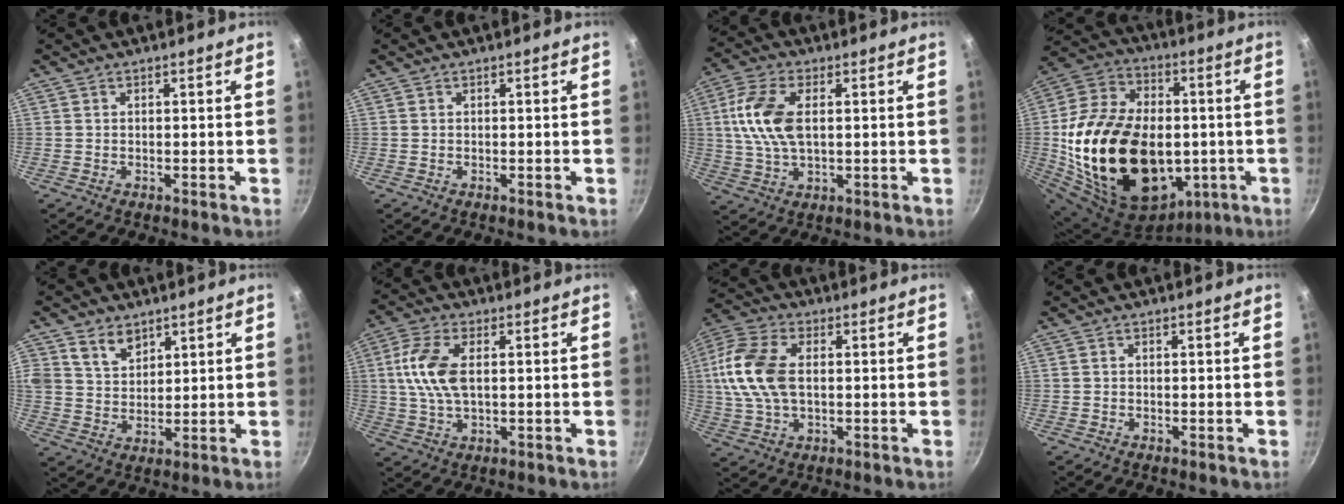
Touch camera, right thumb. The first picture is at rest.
{"total": 0.0}
{"total": 11.2, "force": [1.7, 6.0, 9.2], "torque": [-0.183, 0.010, 0.028]}
{"total": 31.5, "force": [-2.6, 21.2, 23.1], "torque": [-0.408, 0.020, -0.032]}
{"total": 6.7, "force": [3.9, 4.6, 2.9], "torque": [-0.033, -0.020, 0.075]}
{"total": 9.7, "force": [1.4, 4.9, 8.2], "torque": [-0.166, 0.008, 0.021]}
{"total": 13.8, "force": [1.1, 8.3, 11.0], "torque": [-0.218, 0.019, 0.011]}
{"total": 0.0}